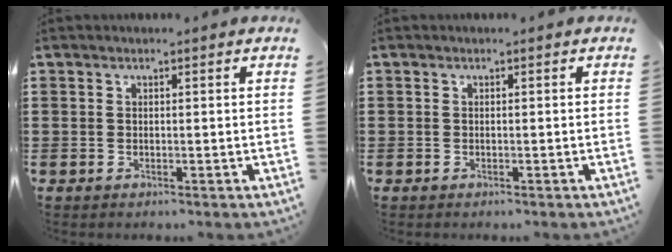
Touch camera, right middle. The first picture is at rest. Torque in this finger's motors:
{"motor_torque": [-1.50, 0.20, -1.05, -0.21]}